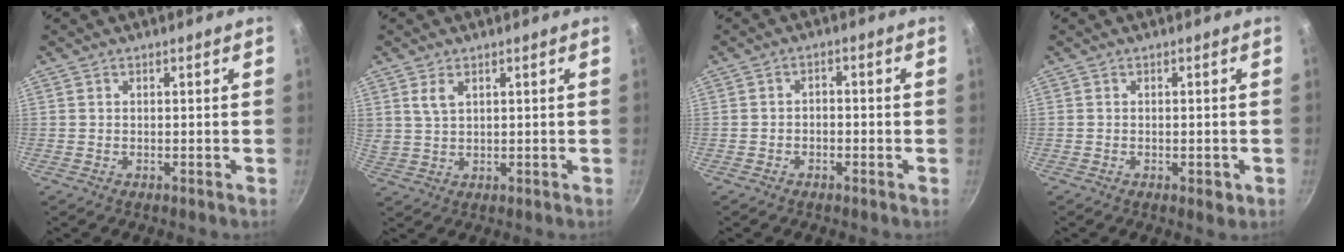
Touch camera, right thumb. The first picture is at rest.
{"total": 3.7, "force": [1.8, 2.1, 2.5], "torque": [-0.042, -0.005, 0.039]}
{"total": 2.0, "force": [-1.0, 1.4, 1.0], "torque": [-0.011, 0.015, -0.020]}
{"total": 2.5, "force": [-0.9, 1.1, 2.0], "torque": [-0.030, -0.003, -0.011]}